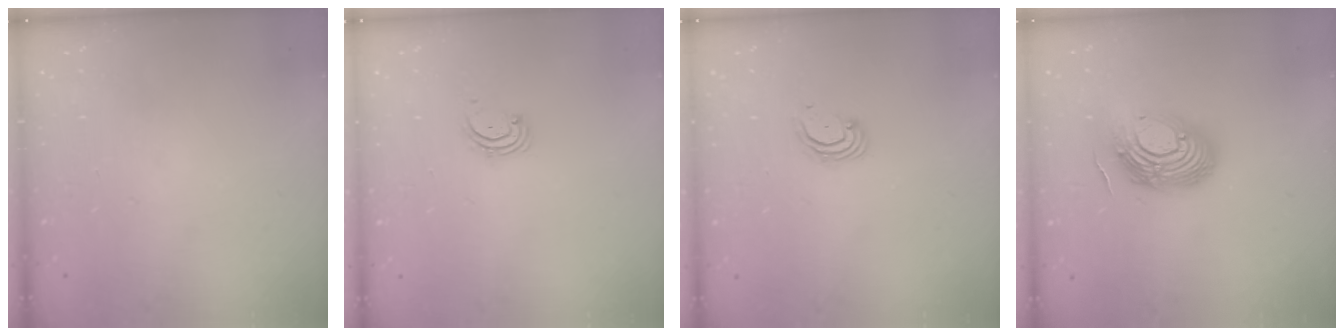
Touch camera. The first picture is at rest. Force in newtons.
{"total": 2.1, "press": 2.1, "slide": 0.3}
{"total": 2.7, "press": 2.7, "slide": 0.3}
{"total": 14.7, "press": 14.6, "slide": 1.2}